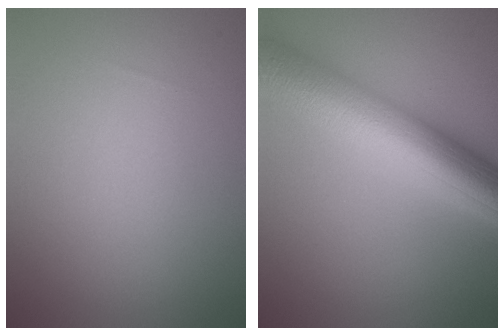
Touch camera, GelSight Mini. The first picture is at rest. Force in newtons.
{"total": 11.1, "press": 11.1, "slide": 0.2}